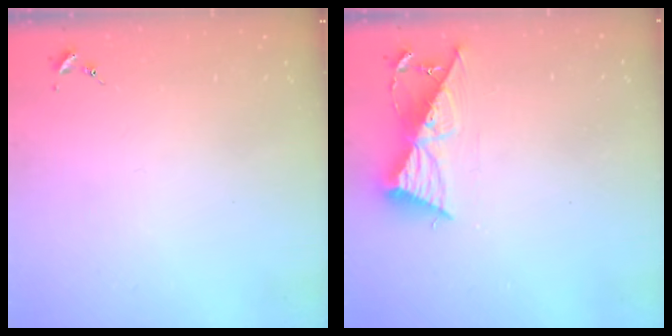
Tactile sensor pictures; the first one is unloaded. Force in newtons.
{"total": 10.6, "press": 10.5, "slide": 0.8}